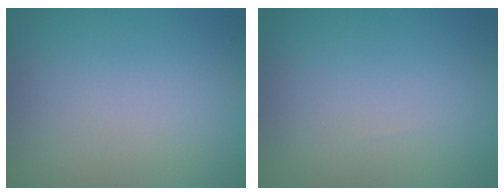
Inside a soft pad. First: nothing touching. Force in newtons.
{"total": 0.0}